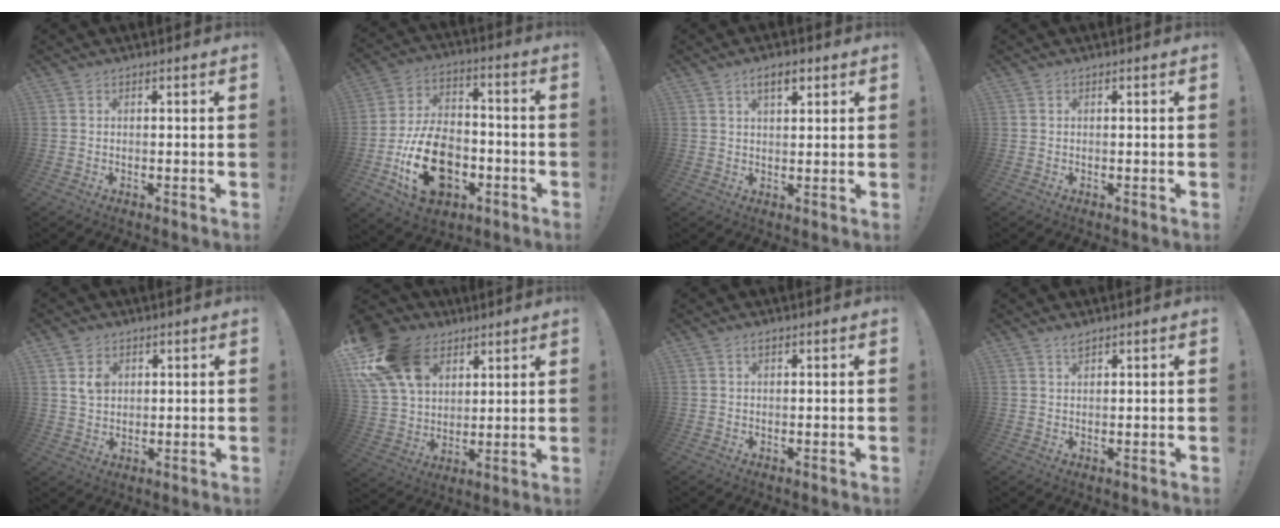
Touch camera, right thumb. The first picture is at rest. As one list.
[{"total": 20.8, "force": [-6.9, 14.1, 13.6], "torque": [-0.220, 0.054, -0.101]}, {"total": 4.9, "force": [2.6, 2.2, 3.6], "torque": [-0.060, -0.002, 0.043]}, {"total": 0.0}, {"total": 5.3, "force": [2.4, 4.3, 2.0], "torque": [-0.027, -0.009, 0.045]}, {"total": 20.2, "force": [9.4, 14.4, 10.6], "torque": [-0.190, -0.040, 0.183]}, {"total": 1.1, "force": [0.6, 0.4, 0.8], "torque": [-0.015, 0.002, 0.011]}, {"total": 2.0, "force": [1.8, 0.7, 0.7], "torque": [-0.001, -0.007, 0.030]}]